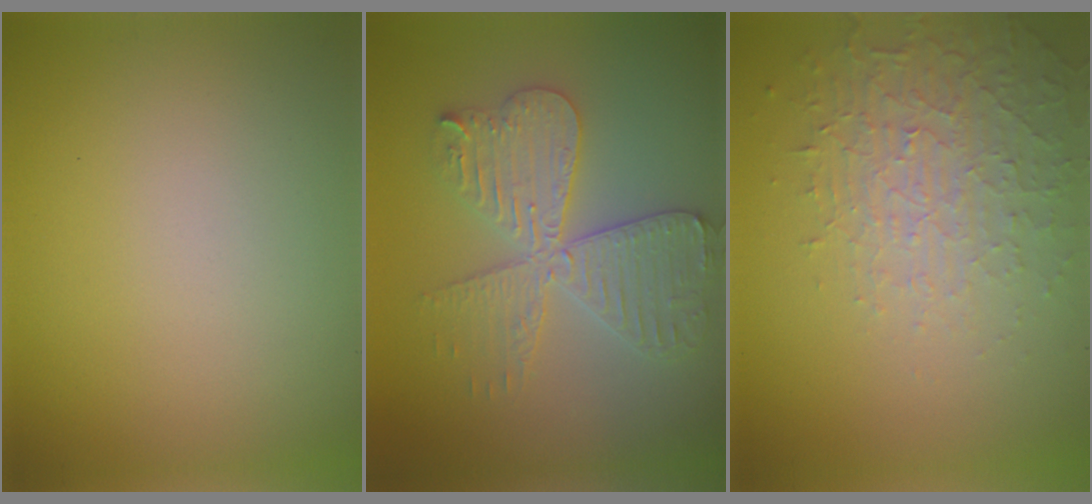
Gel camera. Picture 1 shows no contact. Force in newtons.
{"total": 5.6, "press": 5.5, "slide": 0.8}
{"total": 4.5, "press": 3.1, "slide": 3.4}